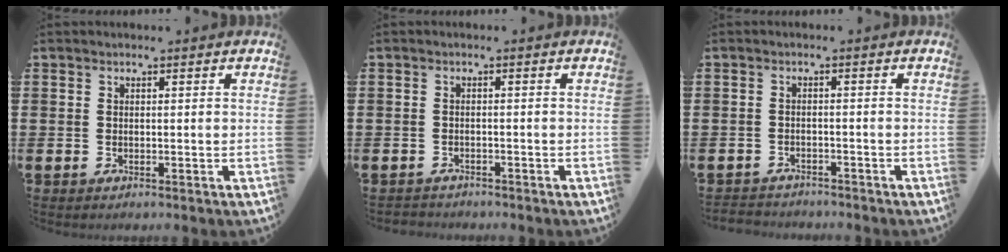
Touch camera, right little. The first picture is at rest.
{"total": 0.9, "force": [-0.9, 0.1, -0.1], "torque": [0.000, 0.001, -0.019]}
{"total": 1.6, "force": [-1.6, 0.2, -0.3], "torque": [0.000, 0.002, -0.036]}